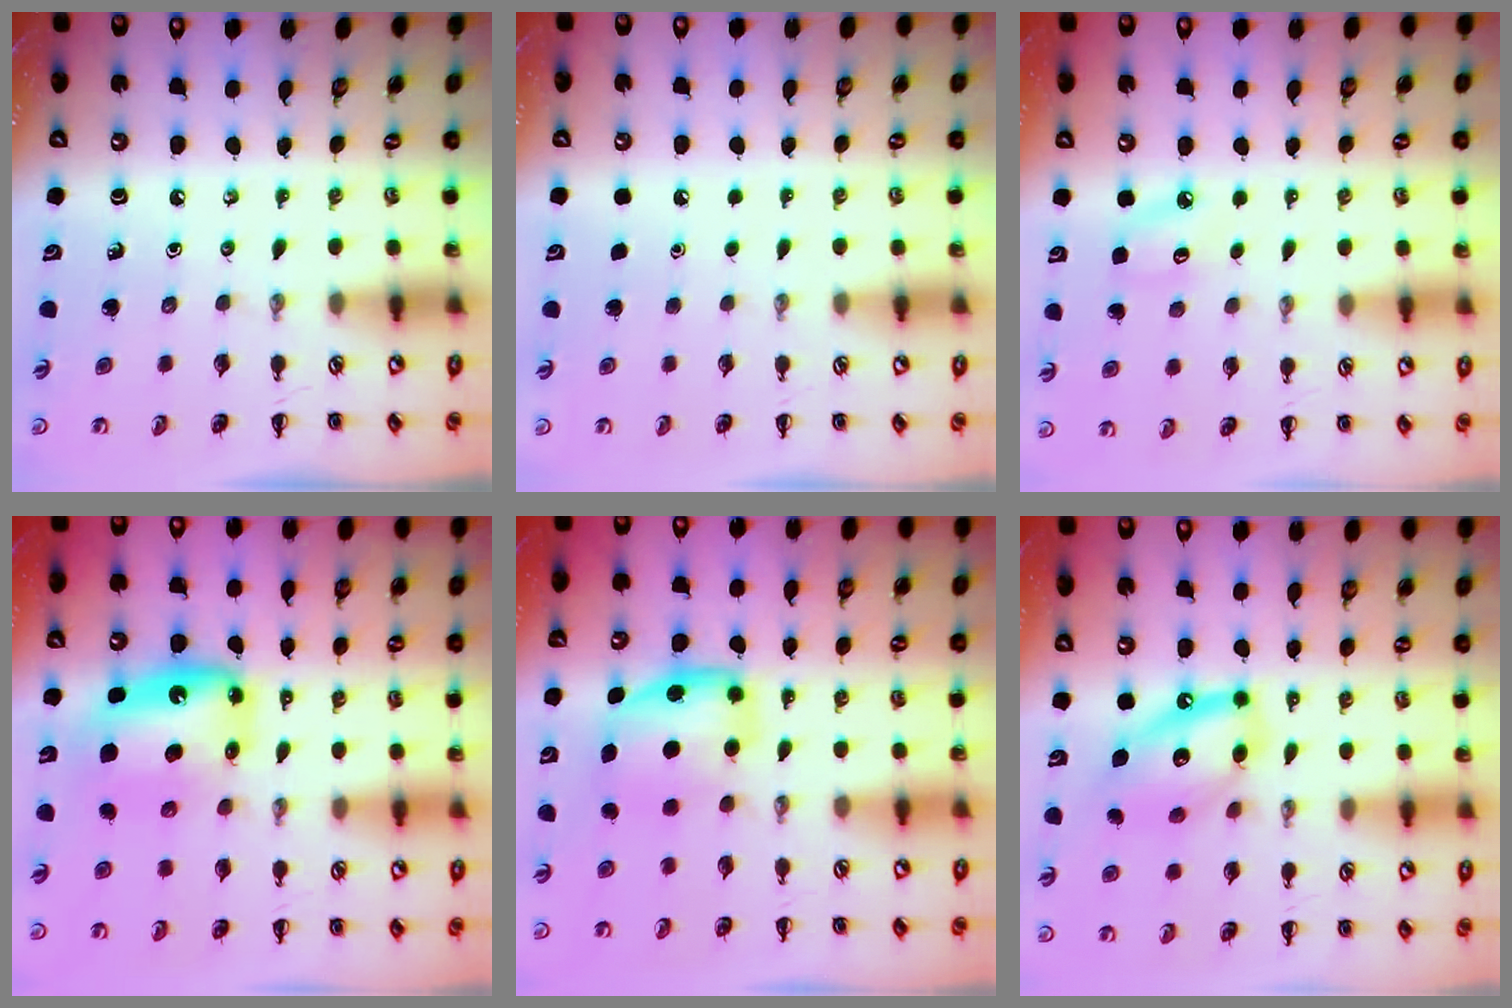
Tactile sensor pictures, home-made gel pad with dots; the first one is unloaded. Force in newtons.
{"total": 1.8, "press": 1.7, "slide": 0.1}
{"total": 6.8, "press": 6.5, "slide": 2.0}
{"total": 10.2, "press": 9.8, "slide": 2.9}
{"total": 6.6, "press": 6.6, "slide": 0.4}
{"total": 13.8, "press": 13.6, "slide": 2.4}